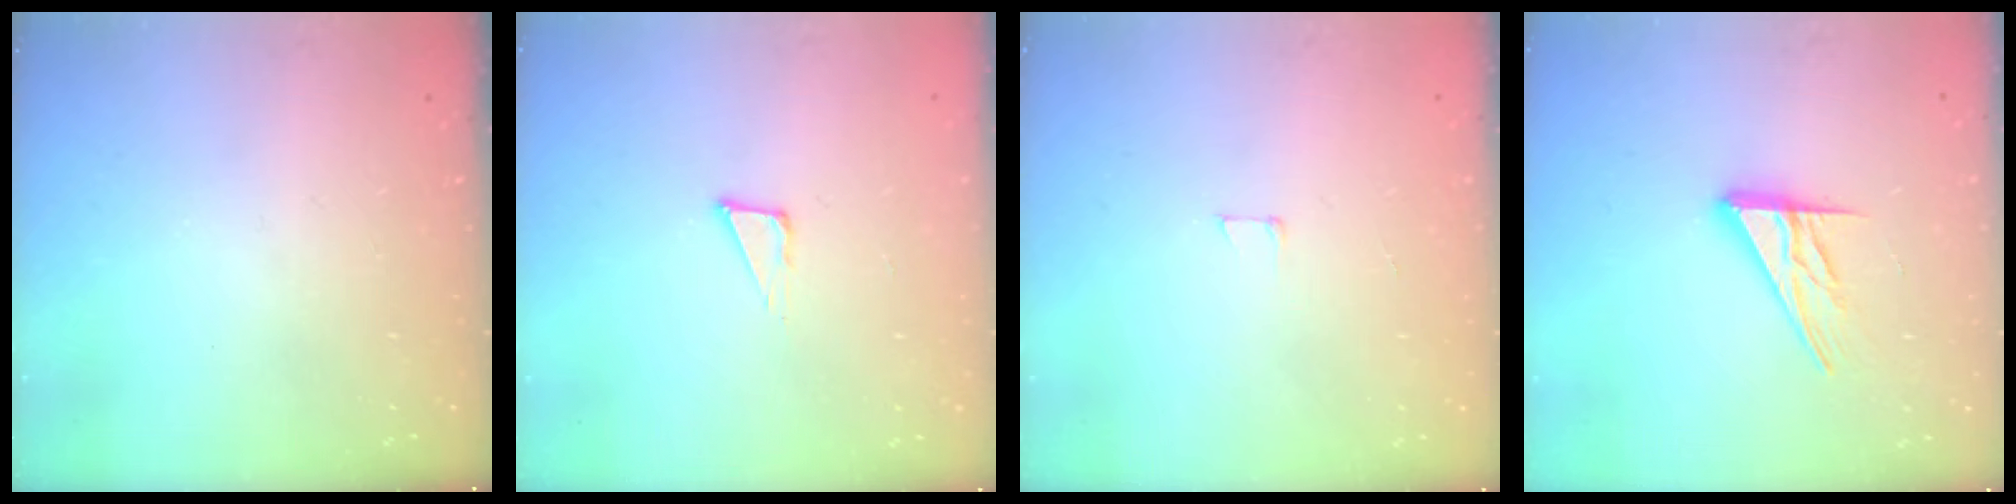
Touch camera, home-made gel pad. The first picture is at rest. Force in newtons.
{"total": 4.0, "press": 3.9, "slide": 0.8}
{"total": 3.0, "press": 3.0, "slide": 0.2}
{"total": 12.6, "press": 12.5, "slide": 1.1}